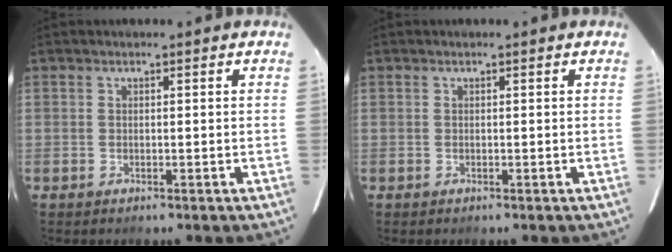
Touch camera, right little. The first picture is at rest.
{"total": 0.0}